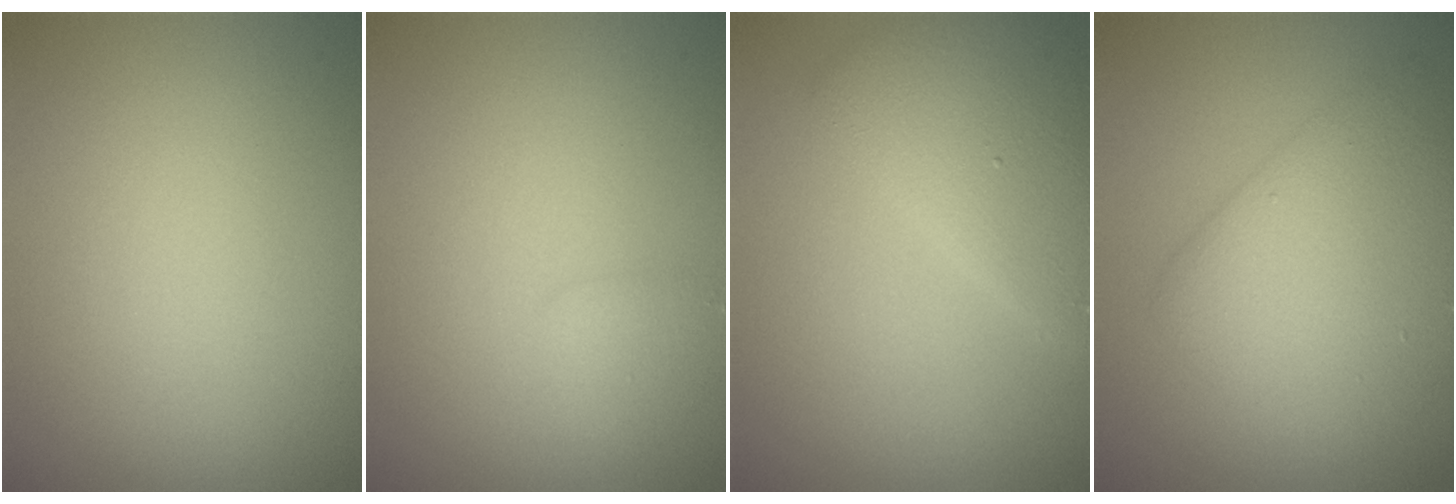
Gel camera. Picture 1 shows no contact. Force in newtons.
{"total": 1.1, "press": 1.1, "slide": 0.1}
{"total": 3.9, "press": 3.9, "slide": 0.2}
{"total": 5.3, "press": 5.3, "slide": 0.3}